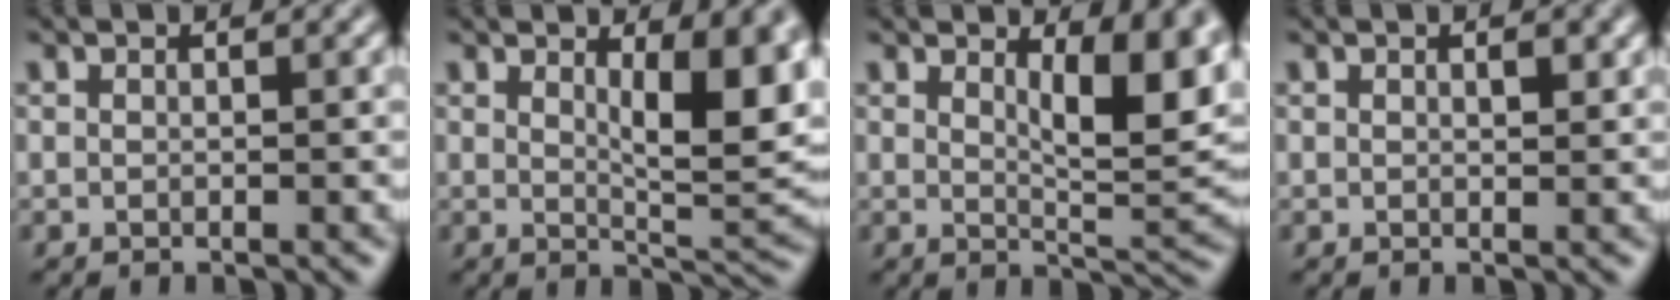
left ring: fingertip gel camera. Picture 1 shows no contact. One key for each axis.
{"total": 7.1, "fx": 2.2, "fy": 2.2, "fz": 6.4, "tx": -0.089, "ty": -0.009, "tz": 0.039}
{"total": 6.6, "fx": 2.4, "fy": 2.2, "fz": 5.7, "tx": -0.078, "ty": -0.011, "tz": 0.042}
{"total": 1.0, "fx": 0.4, "fy": 0.4, "fz": 0.8, "tx": -0.012, "ty": -0.002, "tz": 0.007}